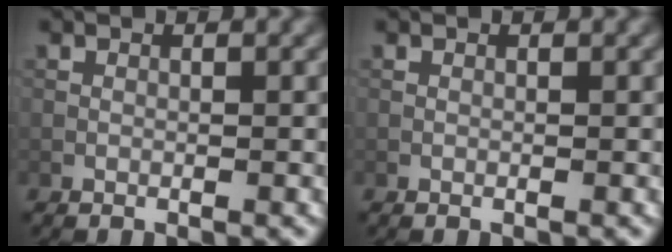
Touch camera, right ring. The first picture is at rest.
{"total": 0.0}